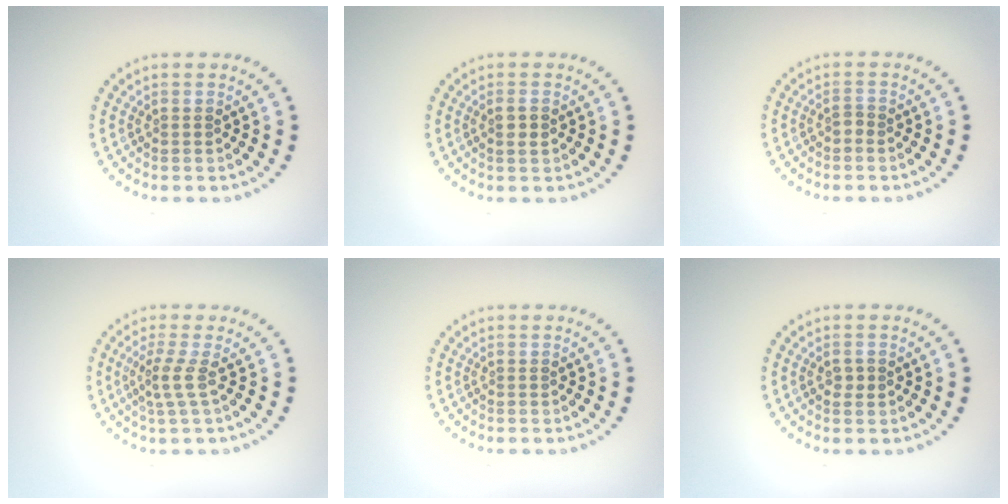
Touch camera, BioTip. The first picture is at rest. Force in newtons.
{"total": 1.1, "press": 1.1, "slide": 0.4}
{"total": 0.9, "press": 0.6, "slide": 0.7}
{"total": 2.0, "press": 1.3, "slide": 1.5}
{"total": 0.0}
{"total": 1.1, "press": 1.1, "slide": 0.1}